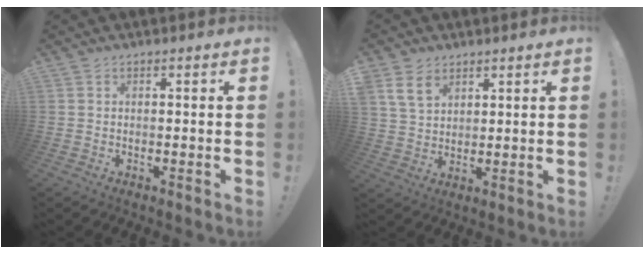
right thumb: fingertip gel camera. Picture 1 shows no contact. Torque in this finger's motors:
{"motor_torque": [0.12, 1.23, 0.55, 0.46, 0.08]}